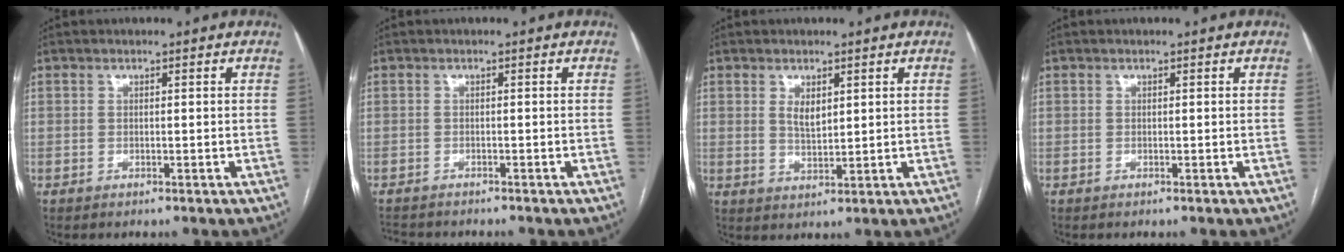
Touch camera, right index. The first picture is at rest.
{"total": 4.2, "force": [-3.9, 0.9, 1.1], "torque": [-0.014, -0.011, -0.059]}
{"total": 3.0, "force": [1.3, 1.4, 2.4], "torque": [-0.044, -0.003, 0.029]}
{"total": 0.0}